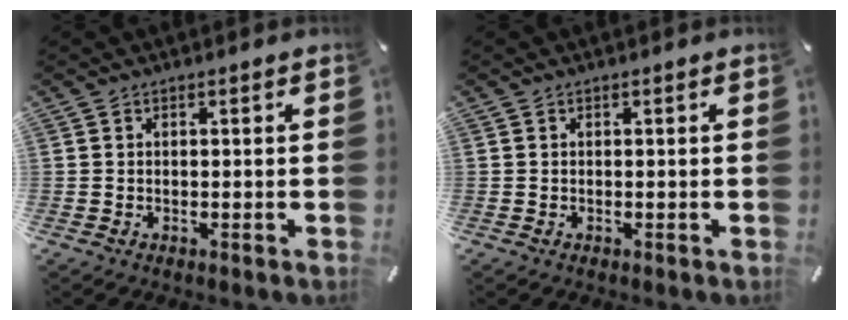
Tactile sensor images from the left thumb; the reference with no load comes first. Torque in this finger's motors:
{"motor_torque": [-0.02, 0.02, 0.01, -0.01, 0.00]}